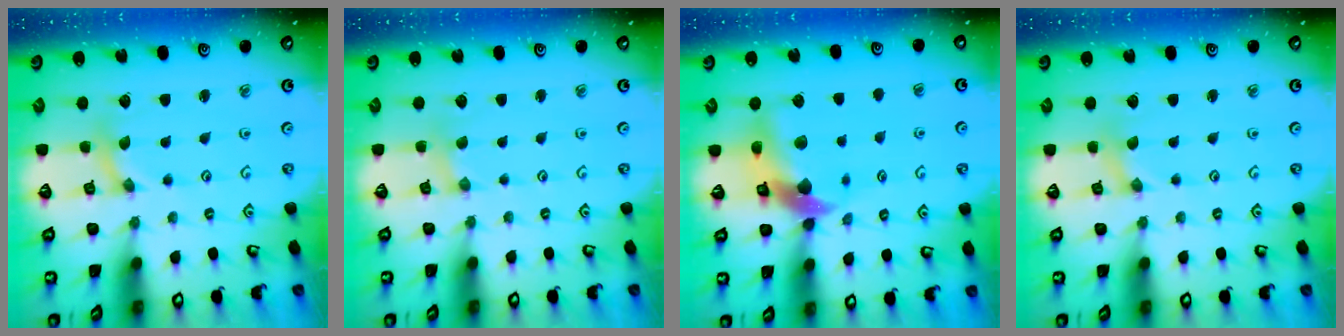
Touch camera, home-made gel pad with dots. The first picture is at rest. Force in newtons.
{"total": 0.8, "press": 0.8, "slide": 0.2}
{"total": 12.2, "press": 12.0, "slide": 1.9}
{"total": 0.0}